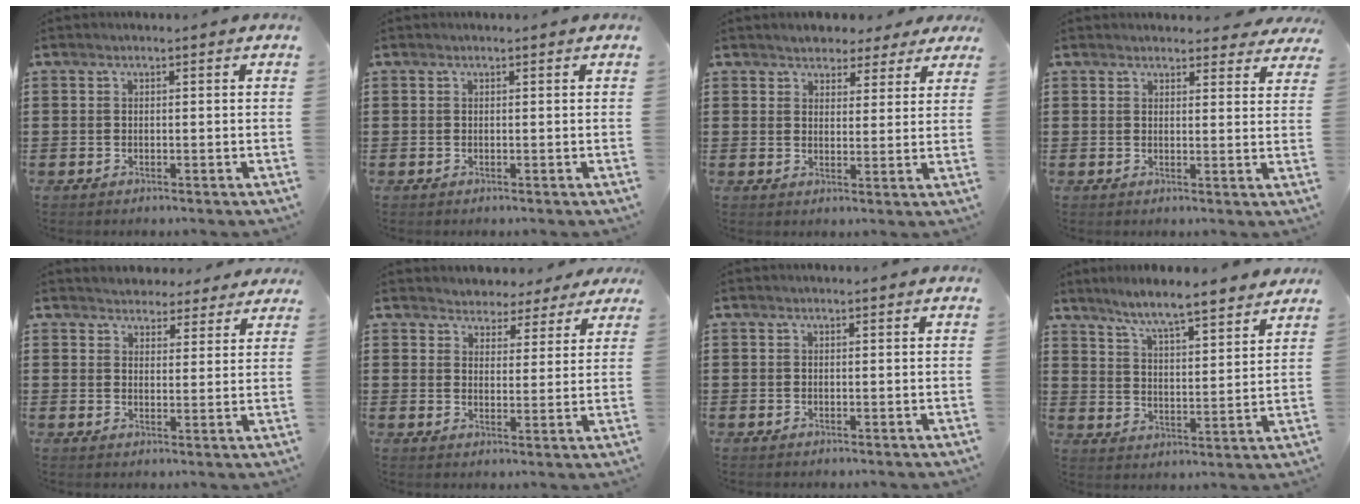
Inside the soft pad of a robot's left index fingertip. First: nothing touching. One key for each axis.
{"total": 0.0}
{"total": 3.4, "fx": 3.1, "fy": 1.5, "fz": 0.1, "tx": -0.016, "ty": 0.002, "tz": 0.057}
{"total": 2.7, "fx": 2.6, "fy": 0.6, "fz": 0.4, "tx": 0.000, "ty": -0.012, "tz": 0.045}
{"total": 3.7, "fx": 3.4, "fy": 1.2, "fz": -0.3, "tx": -0.010, "ty": -0.007, "tz": 0.064}
{"total": 4.0, "fx": 3.7, "fy": 1.6, "fz": -0.1, "tx": -0.018, "ty": -0.009, "tz": 0.066}
{"total": 0.0}
{"total": 5.9, "fx": 5.5, "fy": -0.2, "fz": 2.1, "tx": -0.066, "ty": -0.035, "tz": 0.091}